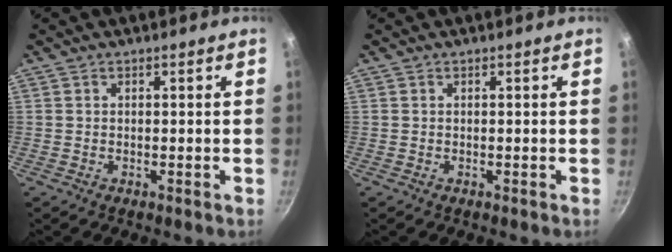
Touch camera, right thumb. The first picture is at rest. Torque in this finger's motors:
{"motor_torque": [-0.01, 0.00, 0.00, 0.00, 0.00]}